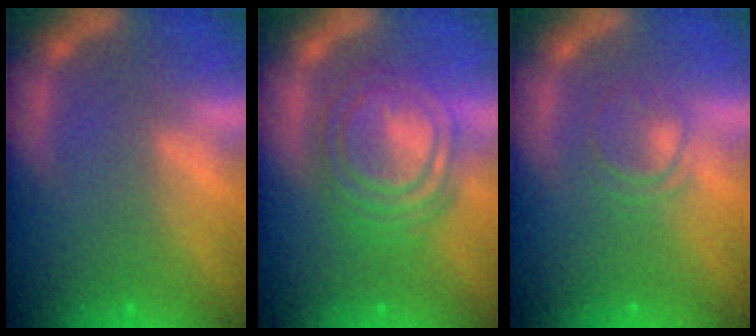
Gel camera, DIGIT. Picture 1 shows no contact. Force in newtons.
{"total": 9.5}
{"total": 3.0}